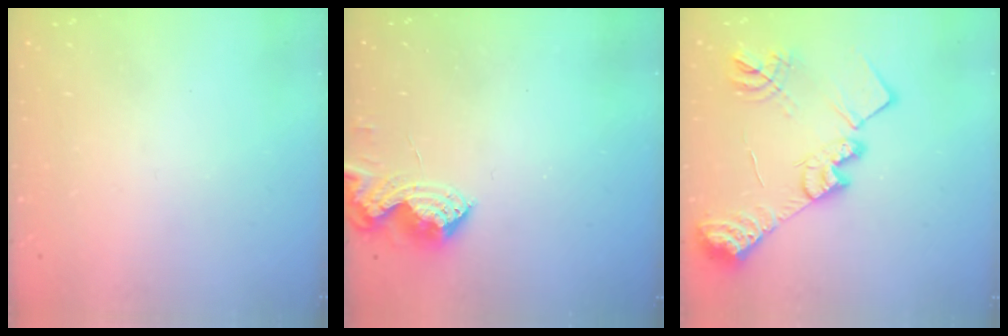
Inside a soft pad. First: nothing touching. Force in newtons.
{"total": 7.5, "press": 7.4, "slide": 0.8}
{"total": 20.6, "press": 20.6, "slide": 1.8}